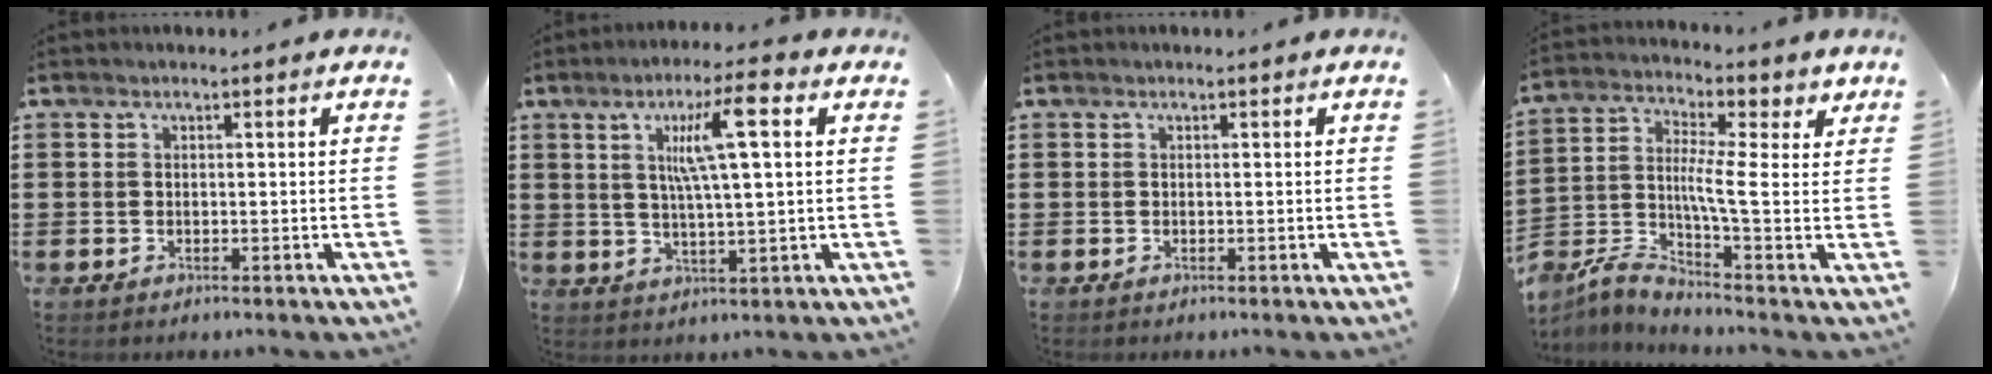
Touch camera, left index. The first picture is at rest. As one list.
[{"total": 9.0, "force": [3.4, 0.8, 8.3], "torque": [-0.159, 0.003, 0.050]}, {"total": 0.0}, {"total": 5.6, "force": [0.0, 1.6, 5.3], "torque": [-0.110, -0.015, -0.008]}]